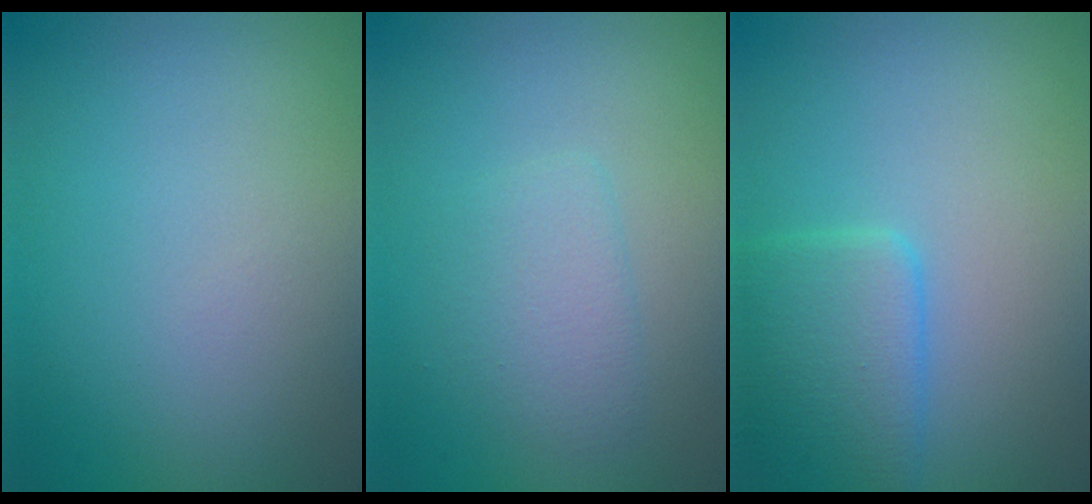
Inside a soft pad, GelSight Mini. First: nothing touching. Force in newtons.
{"total": 2.1, "press": 2.1, "slide": 0.1}
{"total": 4.5, "press": 4.5, "slide": 0.1}